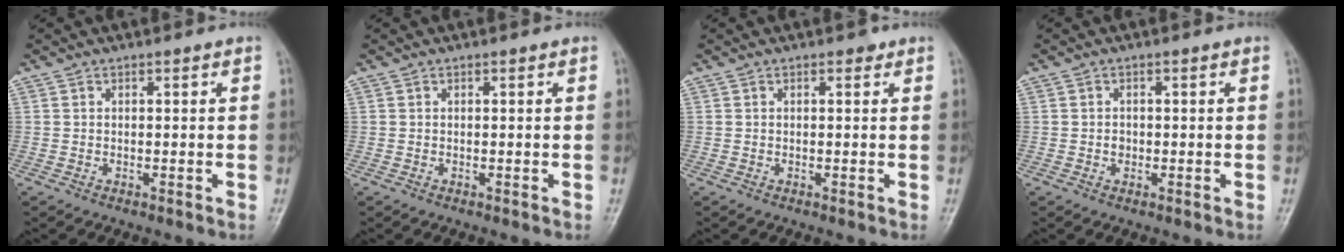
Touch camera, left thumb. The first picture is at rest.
{"total": 0.0}
{"total": 0.8, "force": [0.5, 0.5, 0.5], "torque": [0.001, 0.000, 0.001]}
{"total": 1.3, "force": [-0.3, 1.2, 0.6], "torque": [-0.003, 0.005, -0.005]}